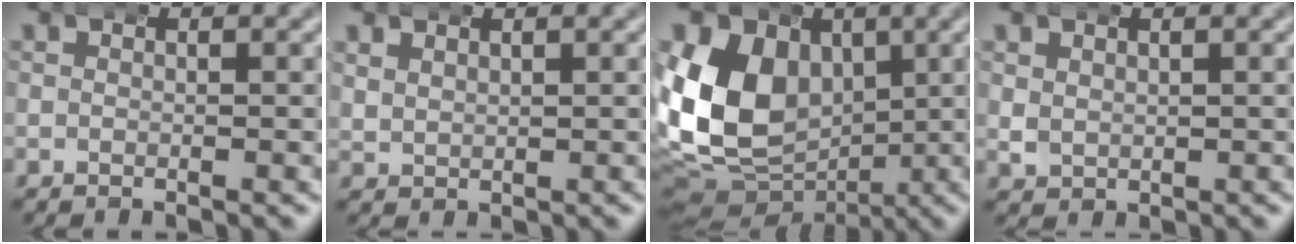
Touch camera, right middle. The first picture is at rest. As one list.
[{"total": 1.6, "force": [1.4, 0.7, 0.4], "torque": [-0.014, -0.004, 0.036]}, {"total": 13.8, "force": [0.8, 11.2, 8.1], "torque": [-0.171, -0.034, 0.027]}, {"total": 1.0, "force": [0.7, 0.6, 0.3], "torque": [-0.019, -0.007, 0.025]}]